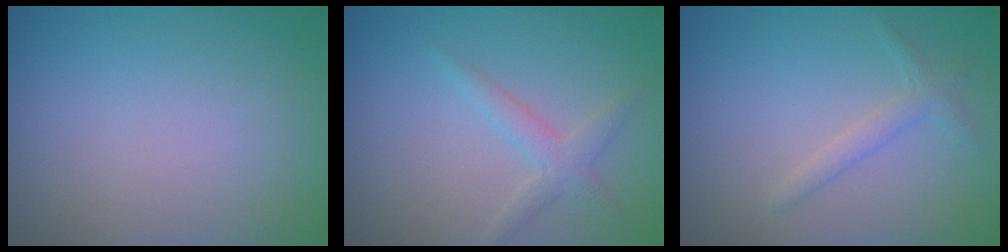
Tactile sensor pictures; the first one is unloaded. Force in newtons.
{"total": 1.9, "press": 1.9, "slide": 0.1}
{"total": 1.4, "press": 1.4, "slide": 0.1}